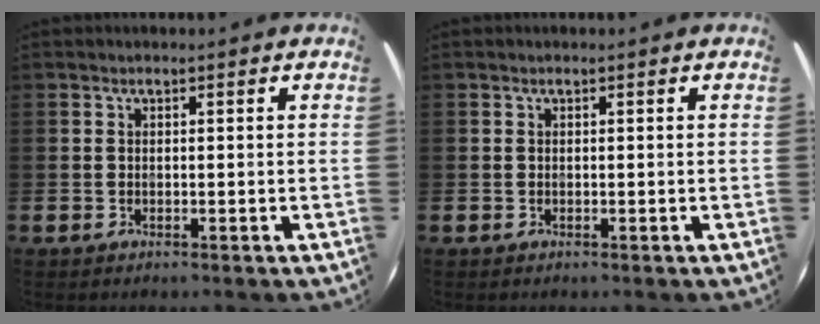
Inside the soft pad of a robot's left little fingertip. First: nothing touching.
{"total": 0.0}